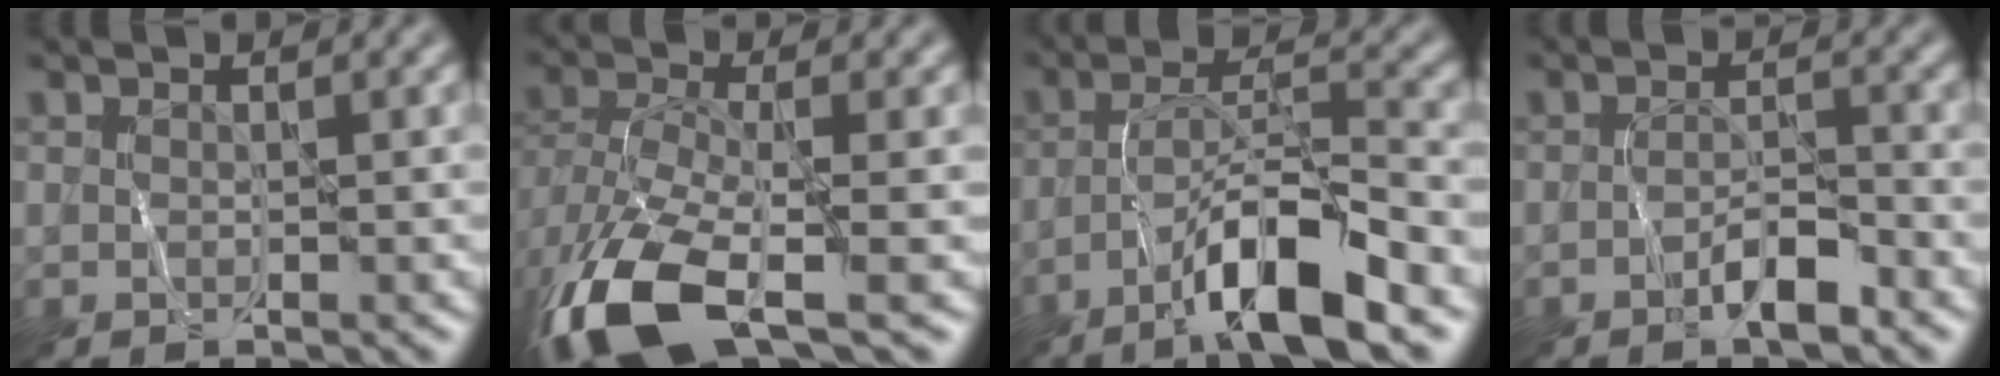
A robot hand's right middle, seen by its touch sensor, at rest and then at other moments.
{"total": 10.6, "force": [-5.6, 4.4, 7.9], "torque": [-0.183, -0.023, -0.103]}
{"total": 8.2, "force": [-4.8, 1.0, 6.6], "torque": [-0.109, 0.019, -0.088]}
{"total": 2.6, "force": [-1.7, 0.5, 1.9], "torque": [-0.031, 0.010, -0.032]}